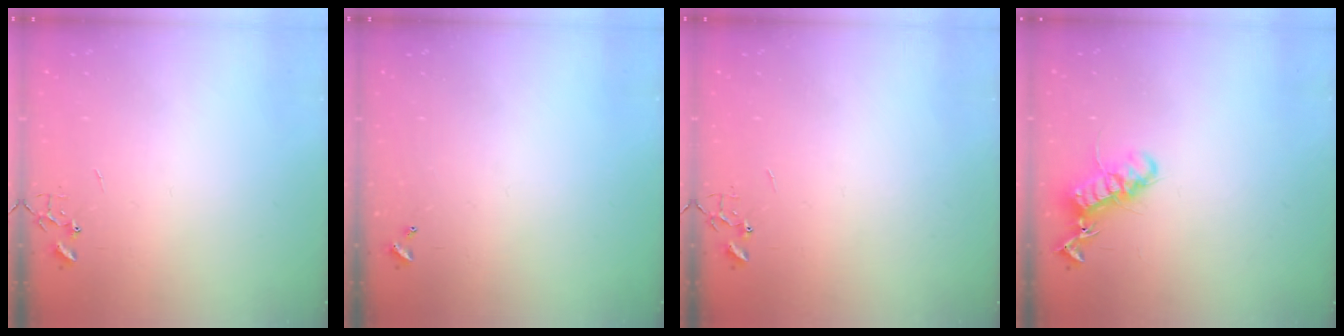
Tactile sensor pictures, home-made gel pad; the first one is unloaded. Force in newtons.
{"total": 0.0}
{"total": 0.0}
{"total": 13.3, "press": 13.3, "slide": 0.9}